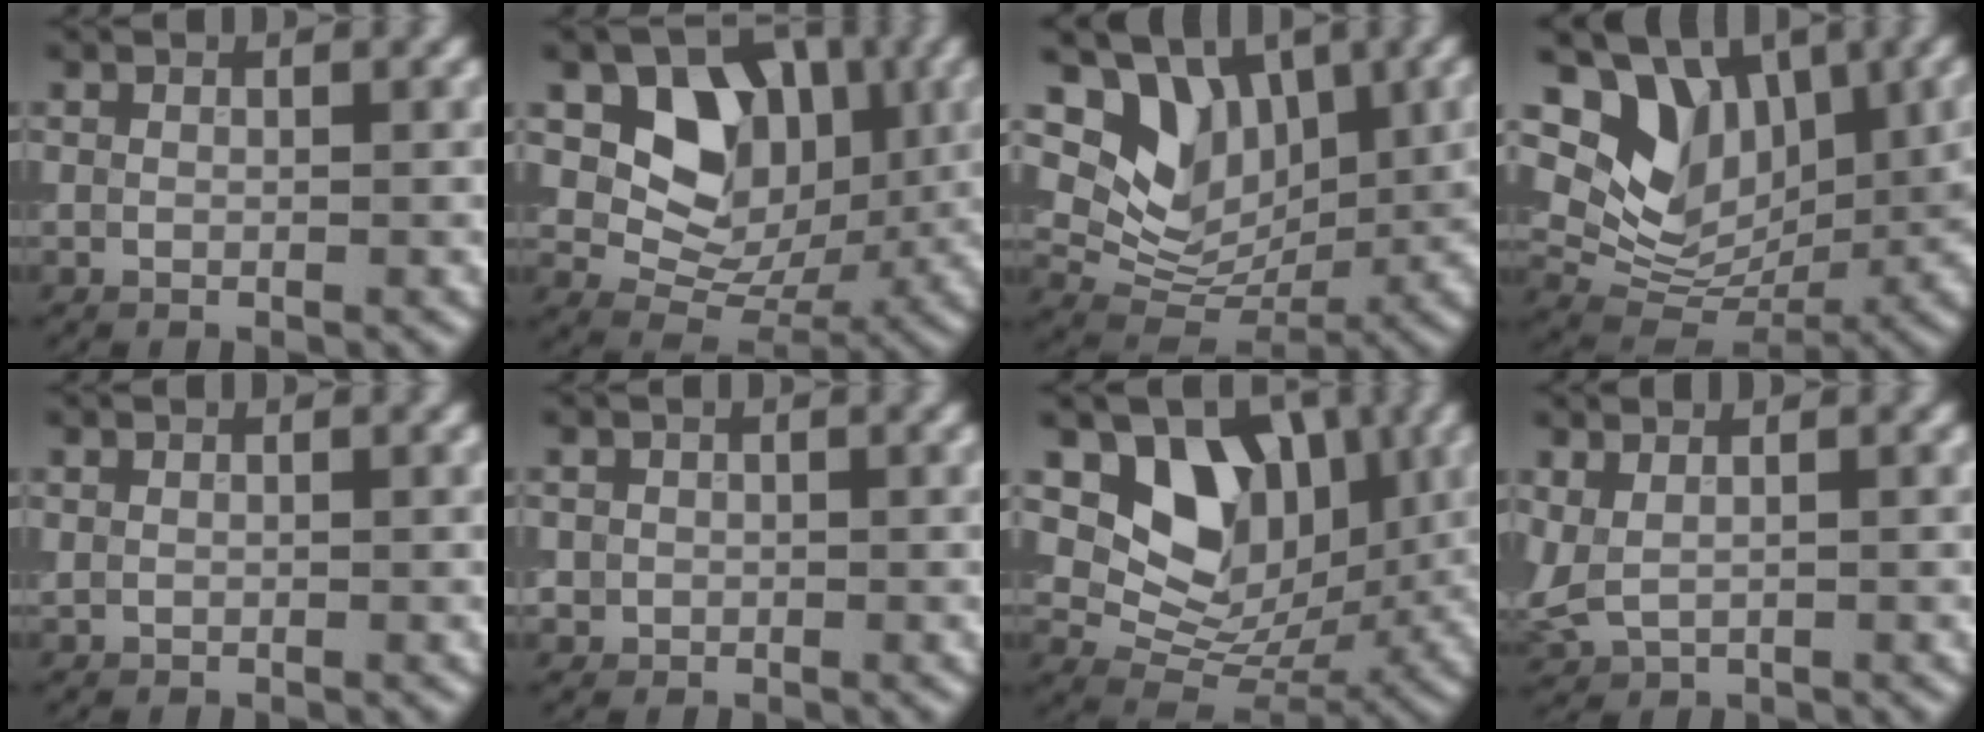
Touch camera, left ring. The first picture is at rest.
{"total": 7.7, "force": [2.0, 6.1, 4.3], "torque": [-0.055, -0.015, 0.028]}
{"total": 7.5, "force": [3.2, 5.2, 4.3], "torque": [-0.074, -0.013, 0.057]}
{"total": 10.0, "force": [4.1, 6.8, 6.1], "torque": [-0.096, 0.002, 0.077]}
{"total": 0.0}
{"total": 0.9, "force": [0.0, 0.9, 0.0], "torque": [0.010, -0.003, -0.002]}
{"total": 8.4, "force": [3.1, 6.1, 4.8], "torque": [-0.066, -0.017, 0.048]}
{"total": 2.2, "force": [1.2, 1.2, 1.5], "torque": [-0.040, -0.001, 0.031]}